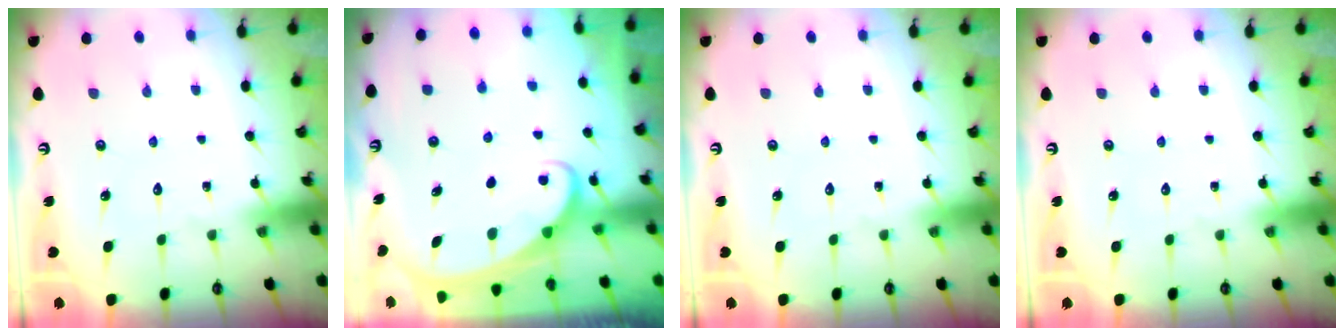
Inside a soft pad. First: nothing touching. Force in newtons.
{"total": 2.4, "press": 2.4, "slide": 0.3}
{"total": 0.0}
{"total": 0.0}